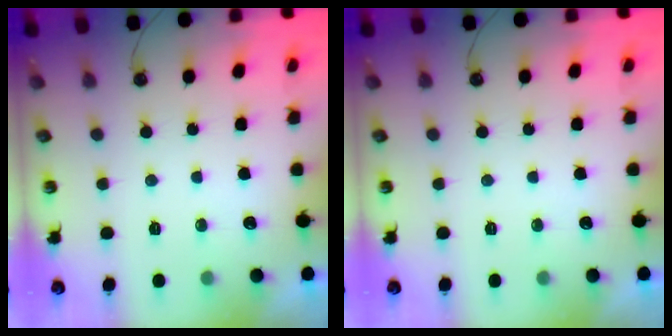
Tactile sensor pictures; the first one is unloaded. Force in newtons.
{"total": 0.0}